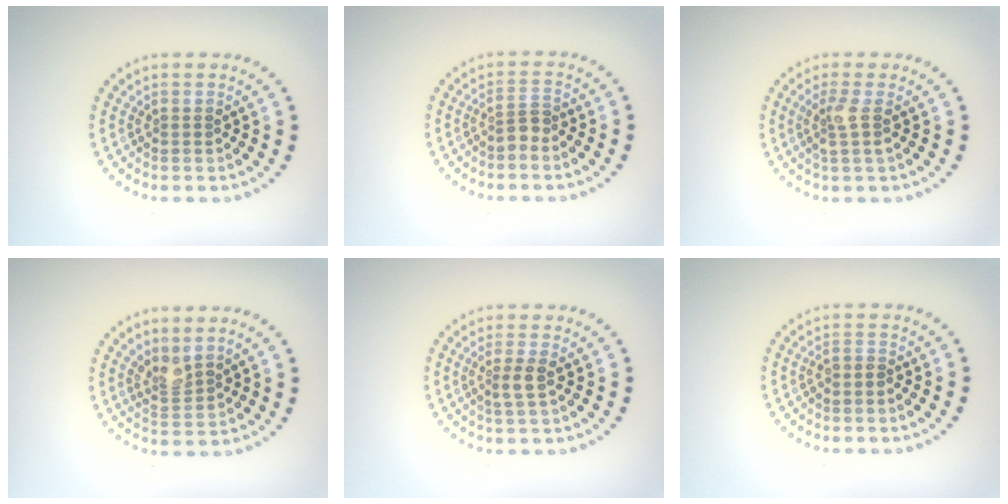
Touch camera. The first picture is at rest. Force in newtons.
{"total": 1.7, "press": 1.3, "slide": 1.1}
{"total": 1.9, "press": 1.5, "slide": 1.2}
{"total": 2.1, "press": 1.5, "slide": 1.4}
{"total": 1.6, "press": 1.3, "slide": 0.8}
{"total": 0.9, "press": 0.5, "slide": 0.8}